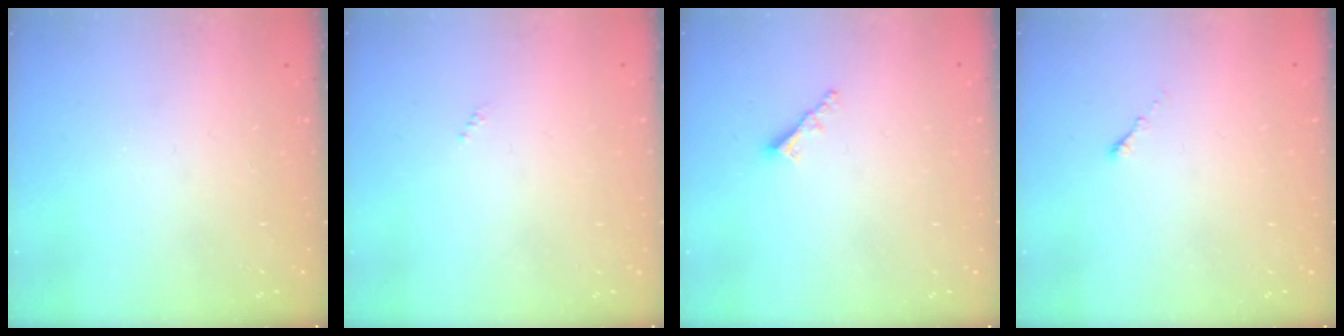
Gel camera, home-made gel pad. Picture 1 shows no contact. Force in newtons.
{"total": 0.0}
{"total": 2.3, "press": 2.3, "slide": 0.3}
{"total": 0.0}